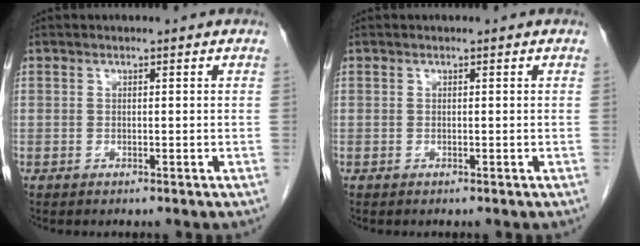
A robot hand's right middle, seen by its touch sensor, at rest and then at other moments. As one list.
[{"total": 0.0}]